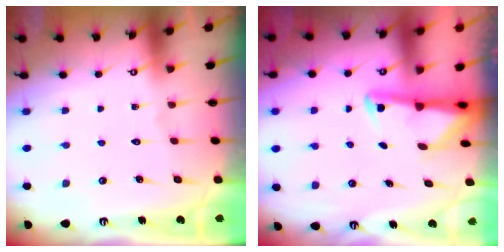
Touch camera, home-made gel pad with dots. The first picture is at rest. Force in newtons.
{"total": 2.8, "press": 2.7, "slide": 0.7}